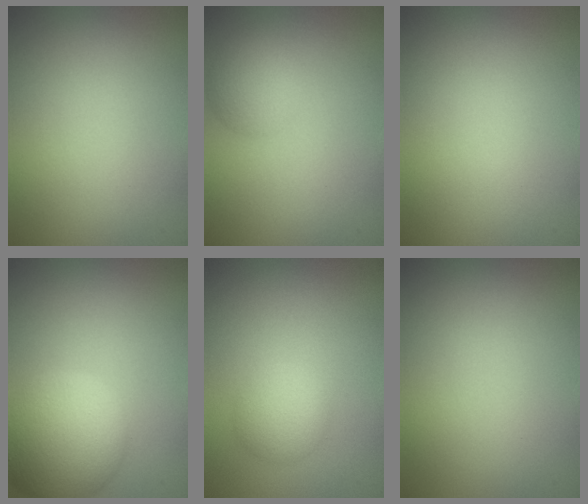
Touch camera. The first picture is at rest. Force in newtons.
{"total": 2.6, "press": 2.6, "slide": 0.0}
{"total": 0.0}
{"total": 7.3, "press": 7.3, "slide": 0.3}
{"total": 2.7, "press": 2.7, "slide": 0.0}
{"total": 0.0}